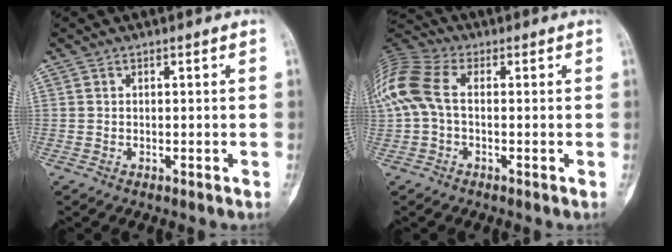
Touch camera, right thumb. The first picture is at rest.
{"total": 12.1, "force": [0.6, 7.5, 9.5], "torque": [-0.232, 0.030, 0.006]}